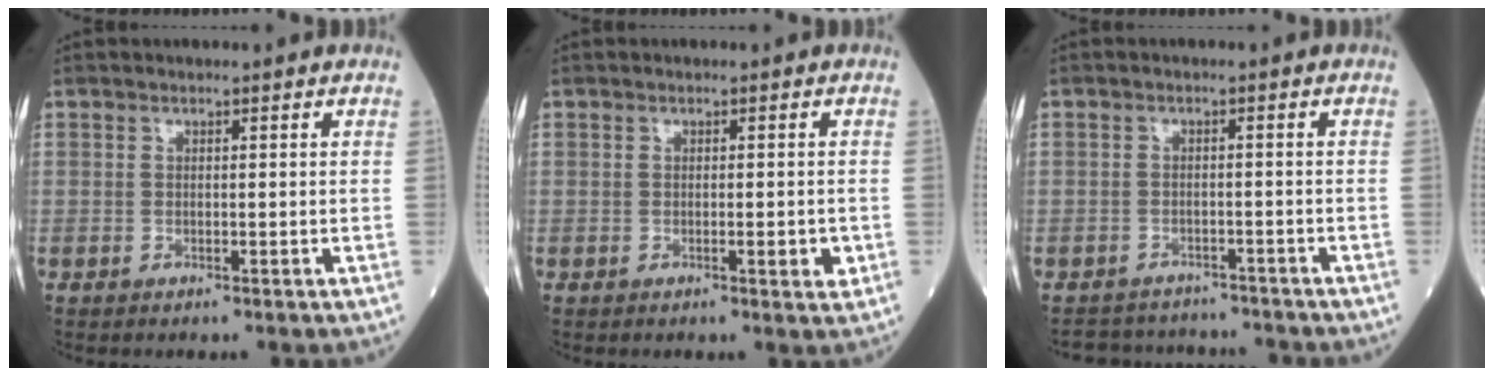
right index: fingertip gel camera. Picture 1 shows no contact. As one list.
[{"total": 1.9, "force": [-0.6, 0.5, 1.8], "torque": [-0.025, -0.002, -0.006]}, {"total": 7.4, "force": [-6.8, 2.8, 0.1], "torque": [0.003, 0.019, -0.088]}]